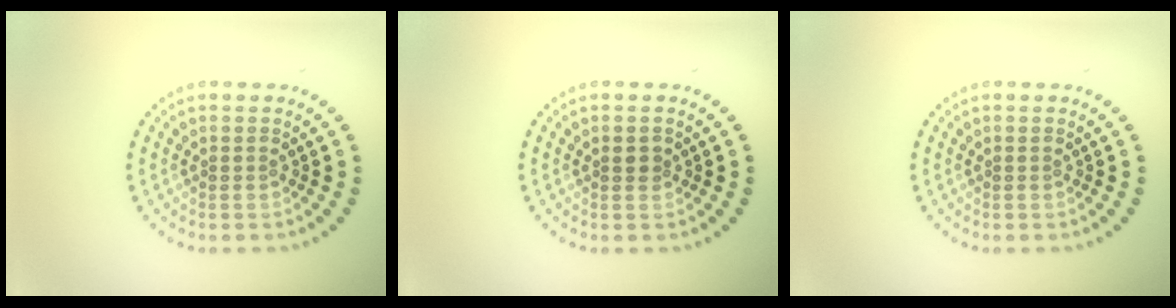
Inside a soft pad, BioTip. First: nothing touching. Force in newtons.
{"total": 0.9, "press": 0.8, "slide": 0.4}
{"total": 0.0}